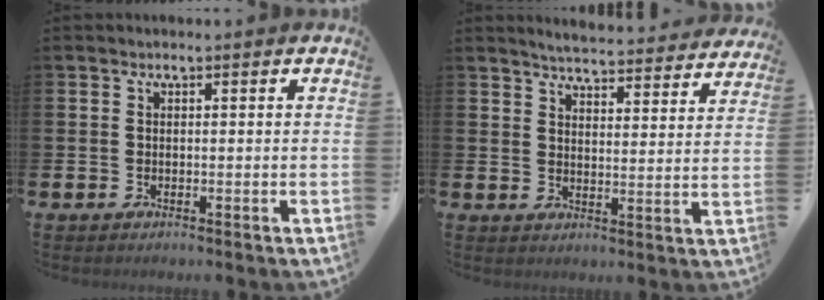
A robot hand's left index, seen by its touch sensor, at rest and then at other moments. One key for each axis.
{"total": 5.1, "fx": 5.1, "fy": 0.3, "fz": 0.8, "tx": -0.029, "ty": -0.037, "tz": 0.087}